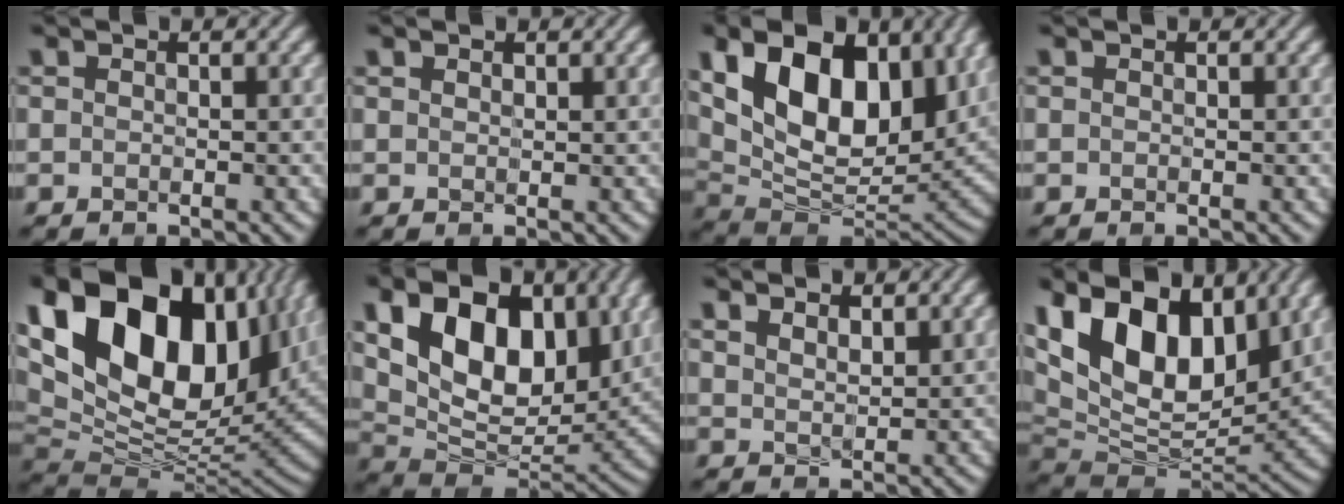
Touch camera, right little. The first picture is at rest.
{"total": 0.9, "force": [0.6, 0.5, 0.4], "torque": [-0.008, 0.001, 0.012]}
{"total": 15.3, "force": [5.5, 9.2, 10.8], "torque": [-0.205, 0.013, 0.096]}
{"total": 0.0}
{"total": 19.6, "force": [7.2, 11.8, 13.9], "torque": [-0.266, 0.047, 0.120]}
{"total": 13.8, "force": [4.8, 8.7, 9.6], "torque": [-0.175, 0.003, 0.083]}
{"total": 3.6, "force": [2.4, 1.8, 2.1], "torque": [-0.037, 0.008, 0.028]}
{"total": 15.0, "force": [6.2, 8.8, 10.5], "torque": [-0.212, 0.028, 0.102]}